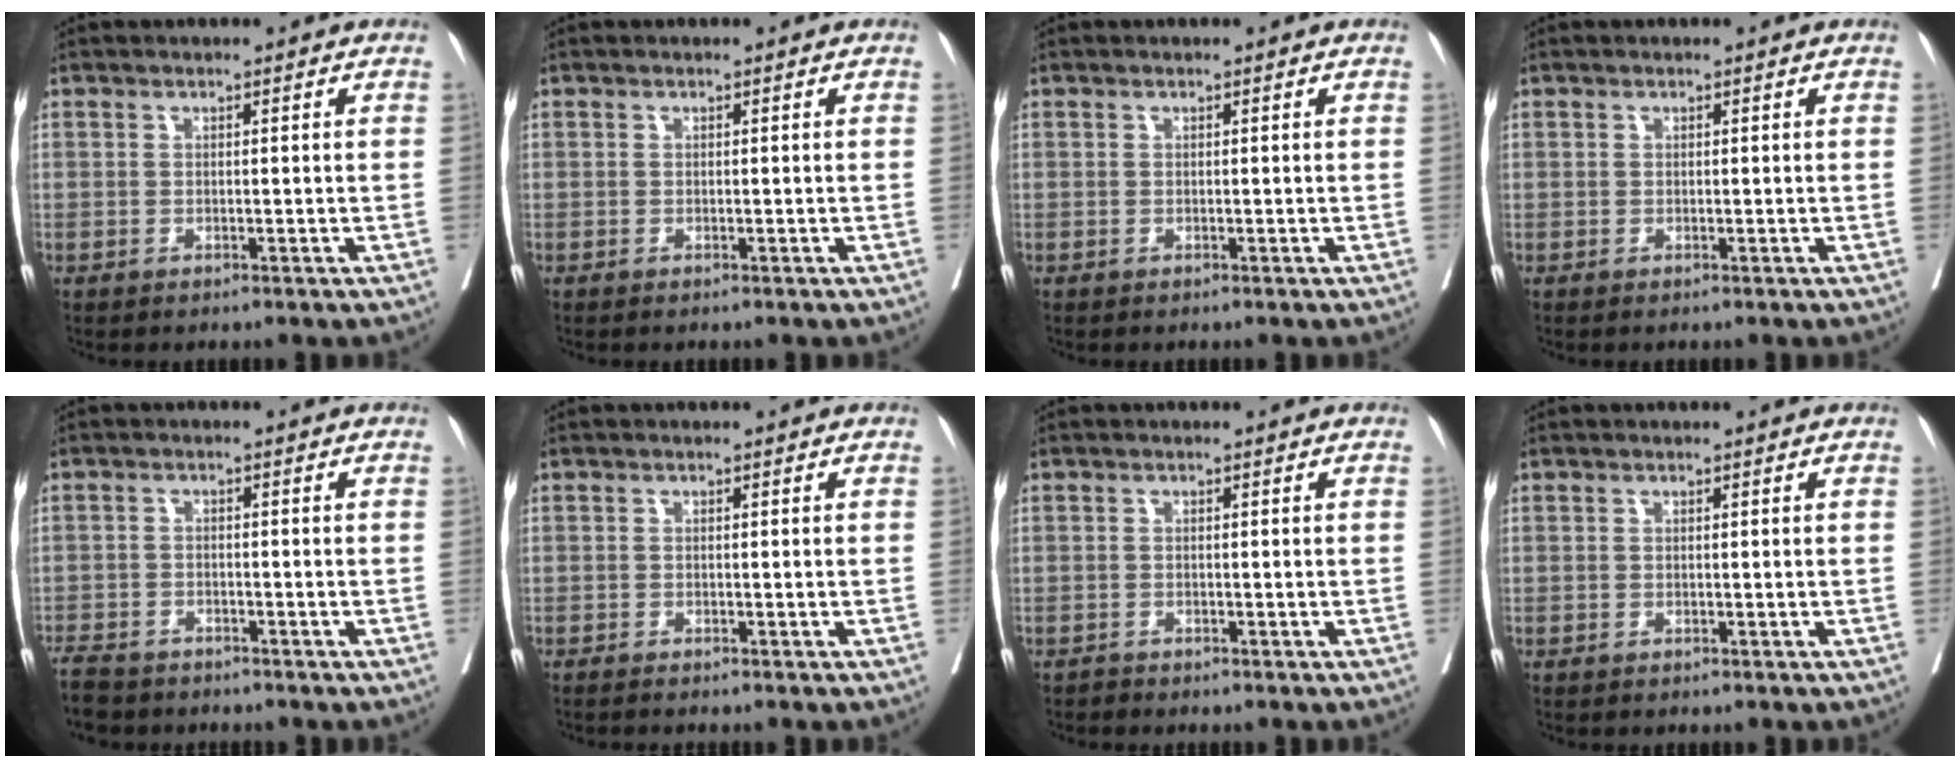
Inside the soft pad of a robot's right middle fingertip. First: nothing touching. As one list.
[{"total": 0.0}, {"total": 0.0}, {"total": 0.0}, {"total": 6.3, "force": [-5.5, 2.4, 1.8], "torque": [-0.033, -0.012, -0.092]}, {"total": 1.5, "force": [-1.3, -0.1, 0.7], "torque": [-0.009, 0.000, -0.017]}, {"total": 0.6, "force": [-0.6, 0.1, -0.2], "torque": [-0.004, -0.001, -0.014]}, {"total": 0.0}]